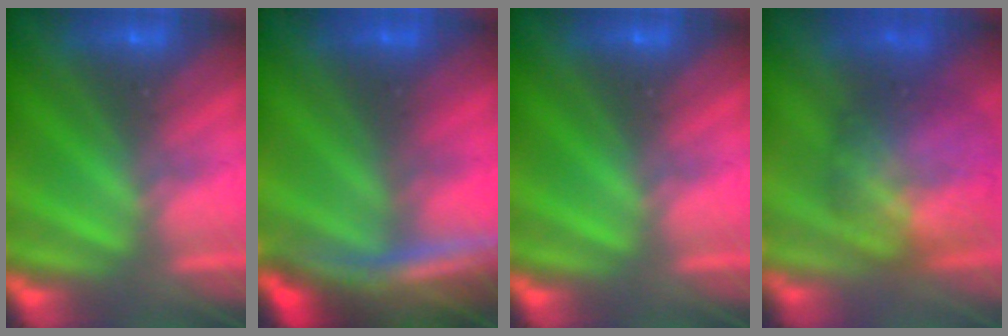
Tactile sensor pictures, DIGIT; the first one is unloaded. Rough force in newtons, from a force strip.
{"total": 7.4}
{"total": 0.0}
{"total": 6.1}